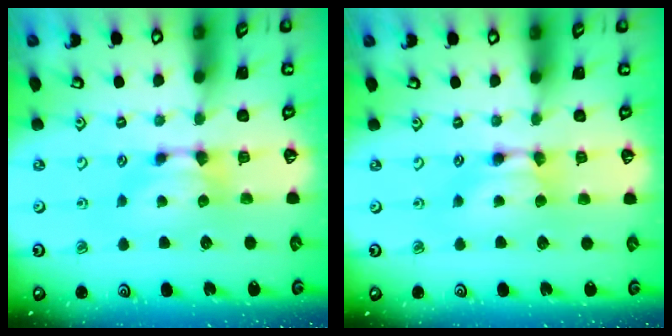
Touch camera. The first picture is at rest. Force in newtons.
{"total": 1.5, "press": 1.5, "slide": 0.2}